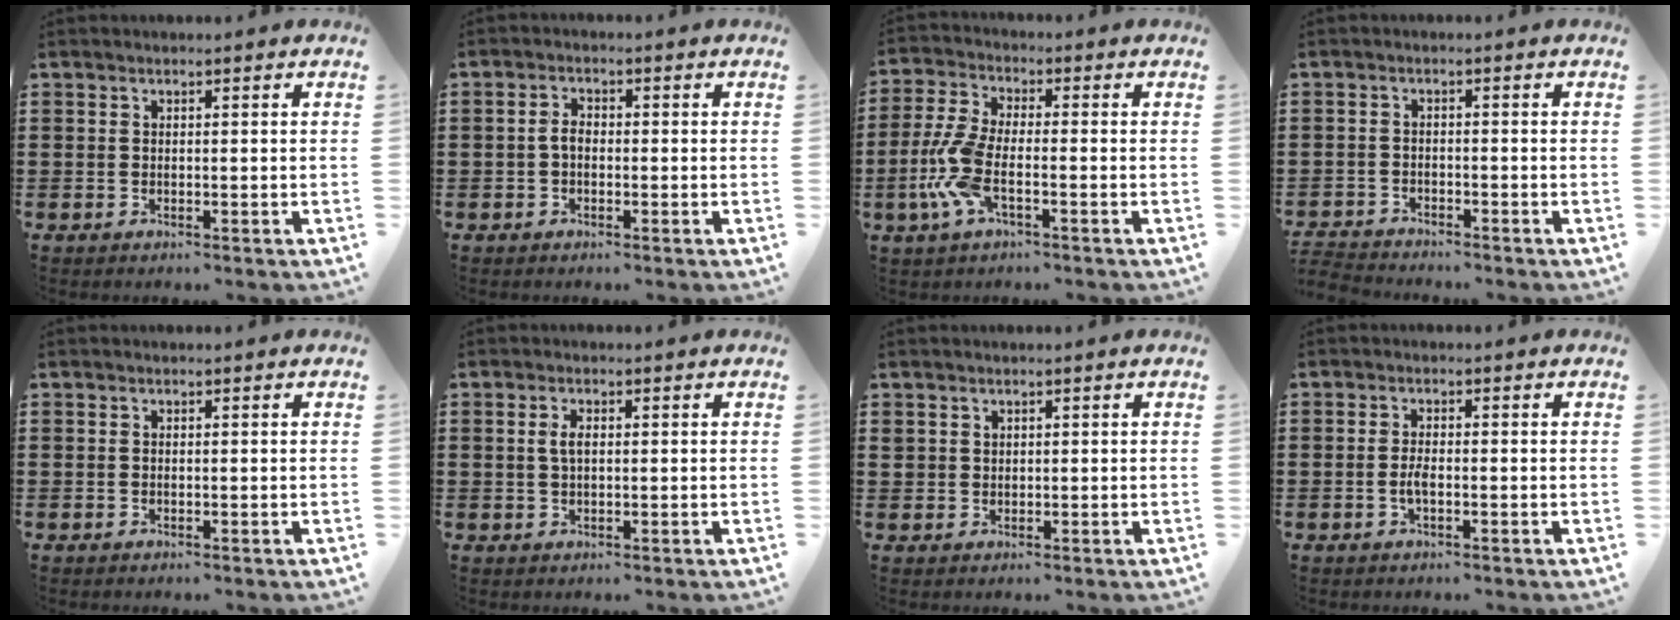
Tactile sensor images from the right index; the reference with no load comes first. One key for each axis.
{"total": 2.2, "fx": -0.6, "fy": 1.3, "fz": 1.7, "tx": -0.049, "ty": -0.002, "tz": -0.016}
{"total": 7.6, "fx": -2.7, "fy": 2.8, "fz": 6.5, "tx": -0.174, "ty": -0.019, "tz": -0.059}
{"total": 2.4, "fx": -2.4, "fy": 0.0, "fz": -0.2, "tx": -0.005, "ty": -0.004, "tz": -0.053}
{"total": 0.0}
{"total": 2.3, "fx": 0.3, "fy": 1.0, "fz": 2.0, "tx": -0.042, "ty": 0.007, "tz": 0.003}
{"total": 1.3, "fx": 0.8, "fy": 1.0, "fz": 0.2, "tx": -0.005, "ty": 0.004, "tz": 0.016}
{"total": 2.2, "fx": -0.7, "fy": 0.6, "fz": 2.0, "tx": -0.046, "ty": -0.001, "tz": -0.014}